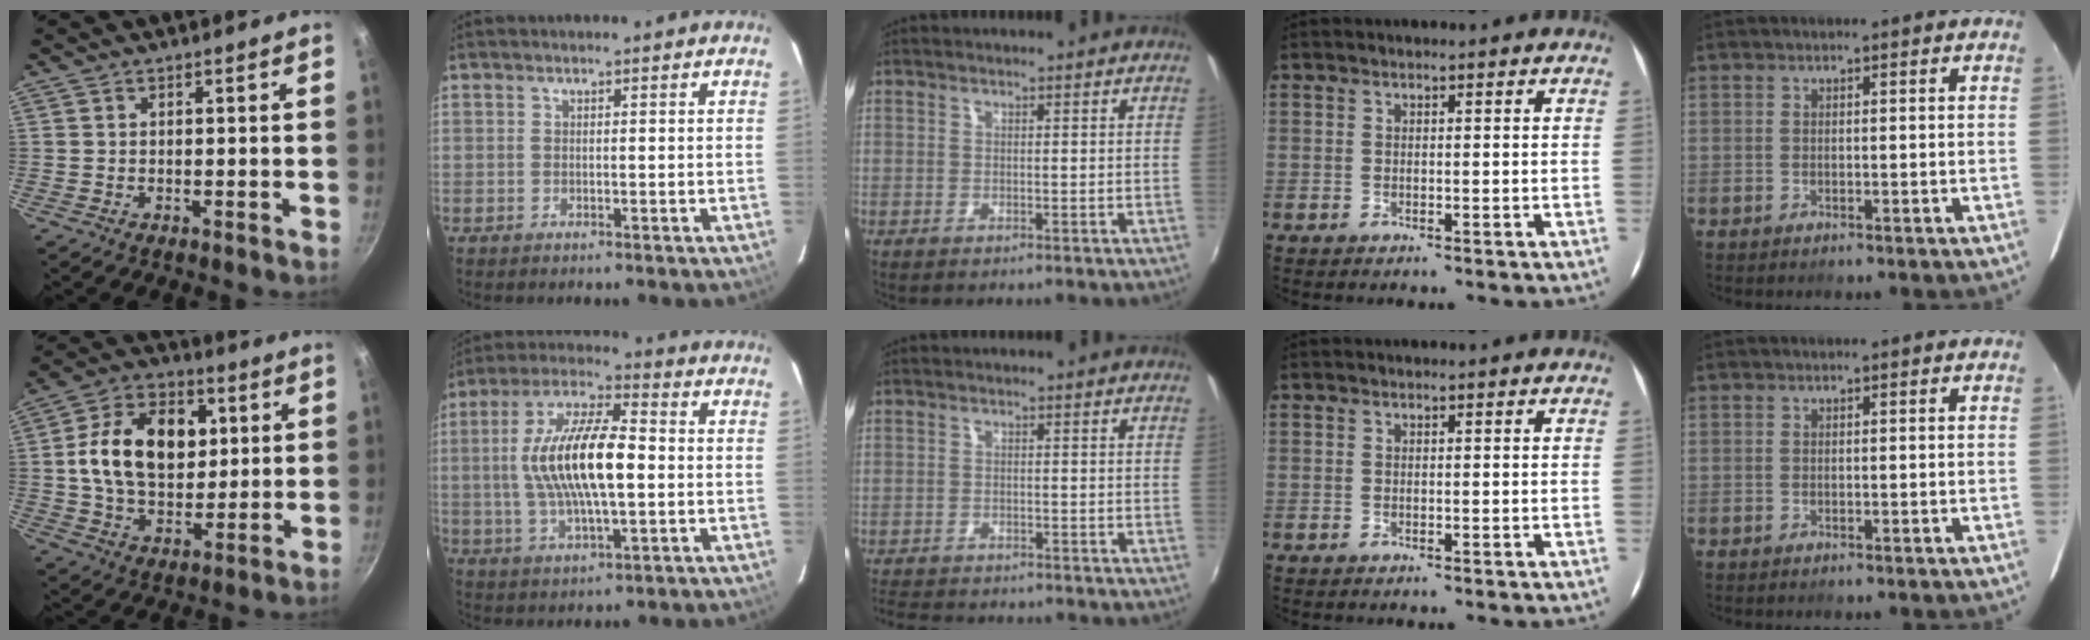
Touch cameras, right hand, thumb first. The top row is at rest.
{"thumb": {"total": 18.2, "force": [3.2, 12.4, 13.0], "torque": [-0.186, 0.008, 0.046]}, "index": {"total": 16.0, "force": [-0.1, 5.1, 15.2], "torque": [-0.295, 0.011, -0.003]}, "middle": {"total": 7.4, "force": [-6.8, 1.7, 2.2], "torque": [-0.065, -0.014, -0.108]}}